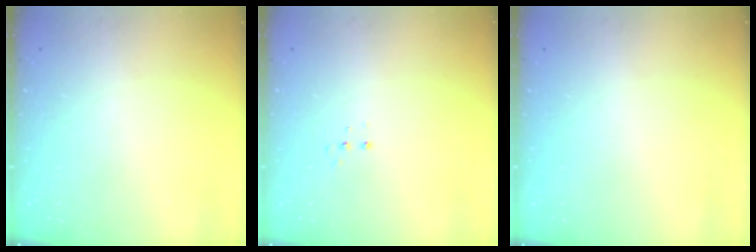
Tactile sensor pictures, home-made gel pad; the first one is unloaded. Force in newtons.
{"total": 3.6, "press": 3.5, "slide": 0.8}
{"total": 0.0}